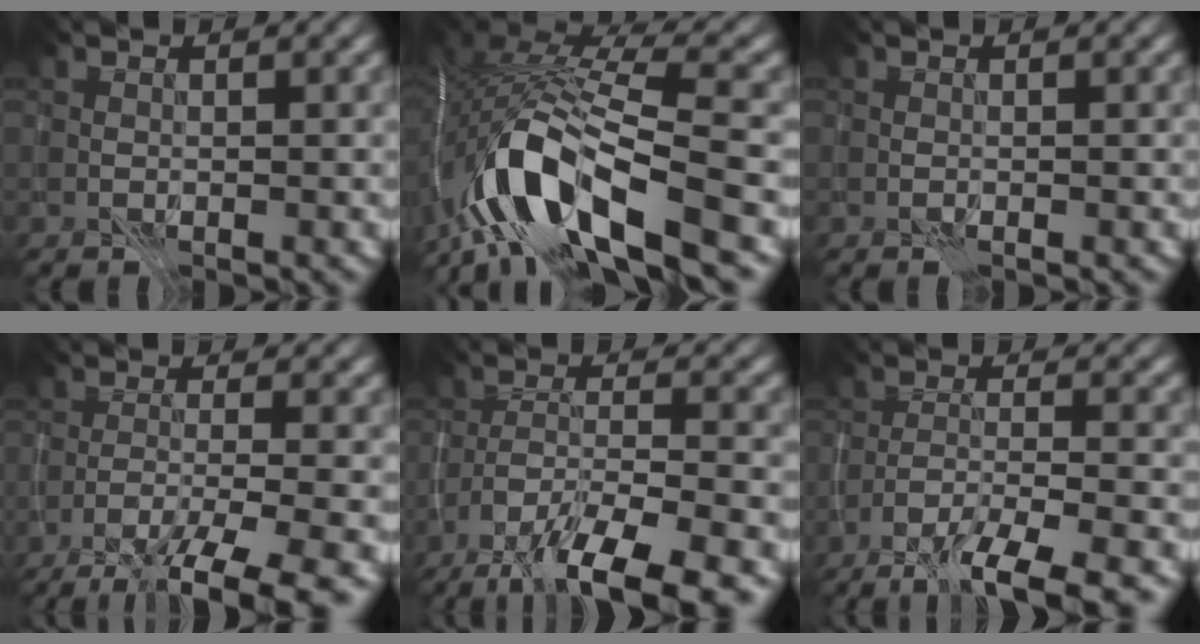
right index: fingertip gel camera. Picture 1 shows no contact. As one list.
[{"total": 12.5, "force": [-6.0, 5.0, 9.8], "torque": [-0.193, 0.005, -0.104]}, {"total": 0.0}, {"total": 7.9, "force": [-5.2, 1.5, 5.7], "torque": [-0.089, 0.002, -0.084]}, {"total": 11.1, "force": [-7.6, 3.6, 7.3], "torque": [-0.123, -0.017, -0.116]}, {"total": 7.4, "force": [-4.8, 1.8, 5.3], "torque": [-0.083, 0.000, -0.077]}]